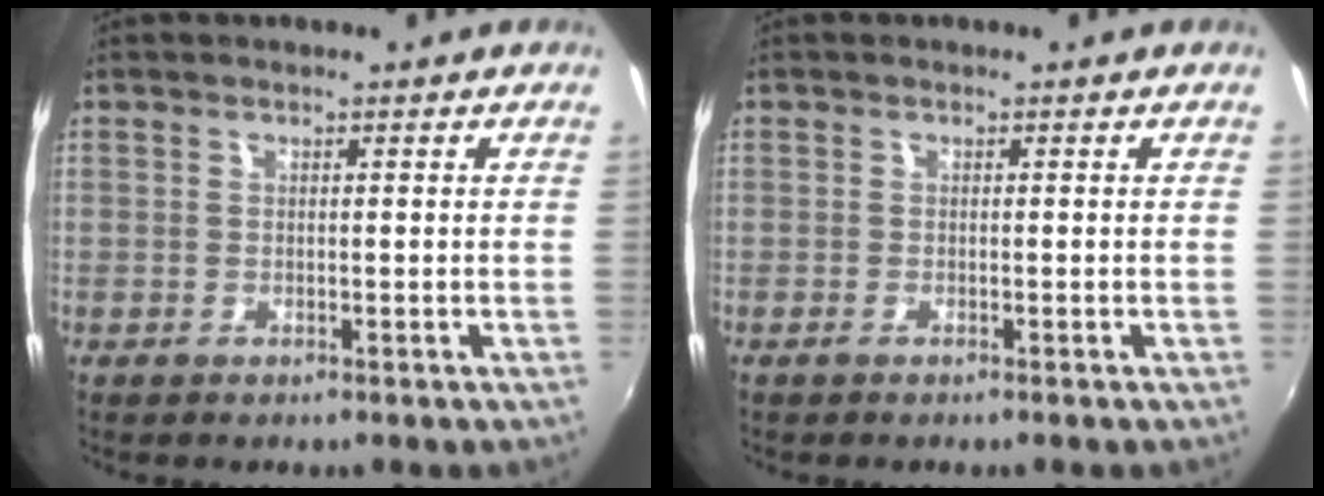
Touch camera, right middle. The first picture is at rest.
{"total": 0.5, "force": [-0.5, 0.0, 0.2], "torque": [-0.002, -0.003, -0.011]}